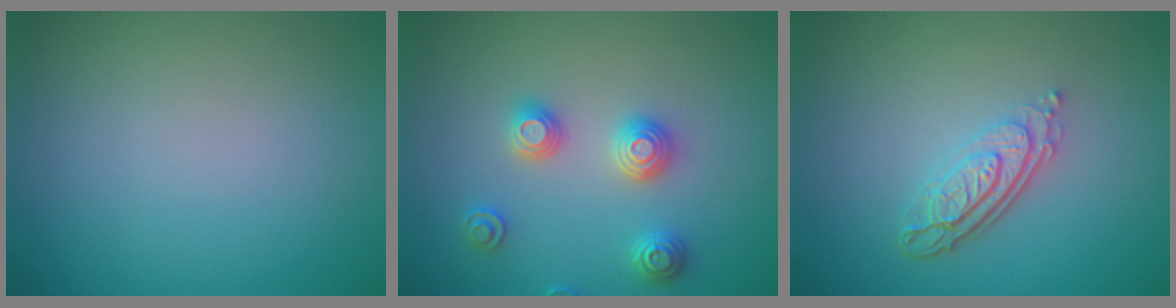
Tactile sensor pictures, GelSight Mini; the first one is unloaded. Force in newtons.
{"total": 2.9, "press": 2.9, "slide": 0.2}
{"total": 4.0, "press": 2.8, "slide": 2.9}